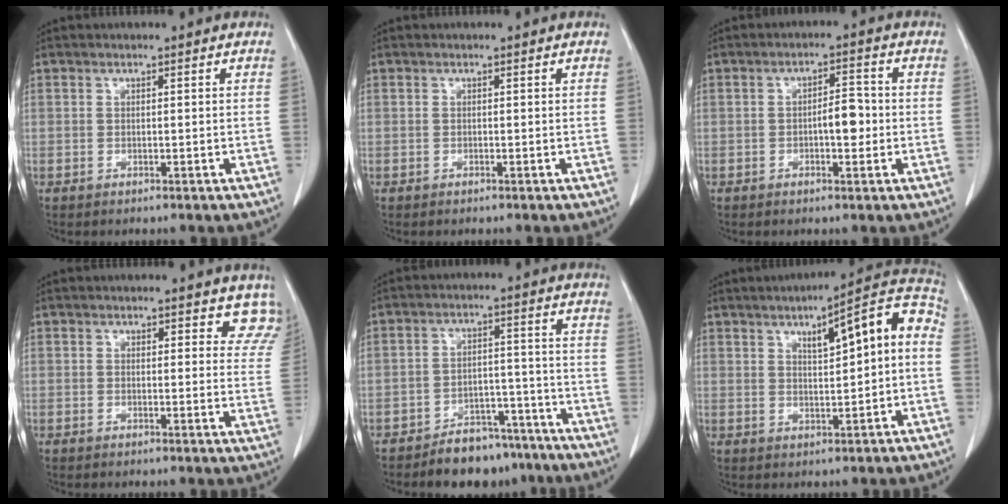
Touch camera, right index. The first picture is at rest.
{"total": 0.0}
{"total": 4.1, "force": [-0.8, 1.5, 3.7], "torque": [-0.055, 0.006, -0.012]}
{"total": 5.3, "force": [4.6, 2.4, 1.2], "torque": [0.020, -0.016, 0.030]}
{"total": 8.9, "force": [-7.3, 4.4, 2.4], "torque": [-0.012, 0.028, -0.112]}
{"total": 11.0, "force": [2.0, 2.2, 10.6], "torque": [-0.139, 0.036, 0.023]}